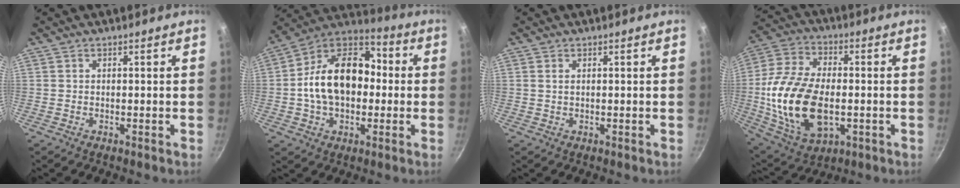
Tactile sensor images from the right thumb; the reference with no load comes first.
{"total": 19.4, "force": [-0.2, 13.3, 14.1], "torque": [-0.207, 0.046, -0.022]}
{"total": 0.9, "force": [0.3, 0.5, 0.7], "torque": [-0.013, 0.001, 0.005]}
{"total": 20.9, "force": [-2.4, 12.4, 16.7], "torque": [-0.327, 0.013, -0.036]}